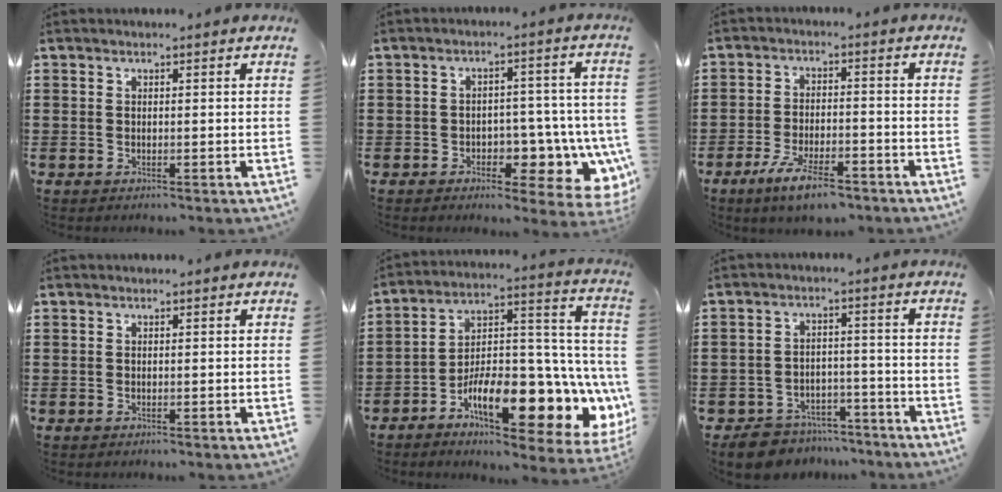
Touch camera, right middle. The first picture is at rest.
{"total": 5.7, "force": [-1.7, 4.1, 3.6], "torque": [-0.066, -0.013, -0.028]}
{"total": 7.0, "force": [-5.0, 1.8, 4.6], "torque": [-0.098, -0.005, -0.092]}
{"total": 0.0}
{"total": 14.7, "force": [-7.4, 5.4, 11.6], "torque": [-0.195, -0.019, -0.123]}
{"total": 6.3, "force": [-6.1, 1.4, 0.6], "torque": [-0.020, 0.016, -0.122]}